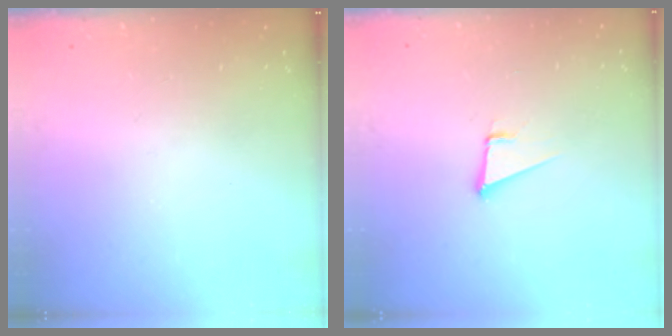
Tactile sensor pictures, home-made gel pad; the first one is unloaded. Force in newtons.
{"total": 4.3, "press": 3.4, "slide": 2.6}